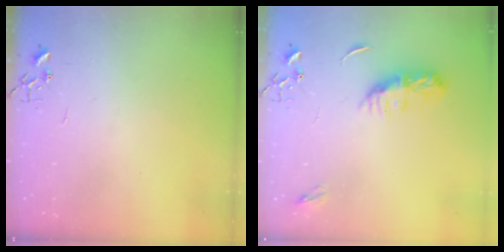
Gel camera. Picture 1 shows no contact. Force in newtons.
{"total": 8.3, "press": 8.3, "slide": 0.4}